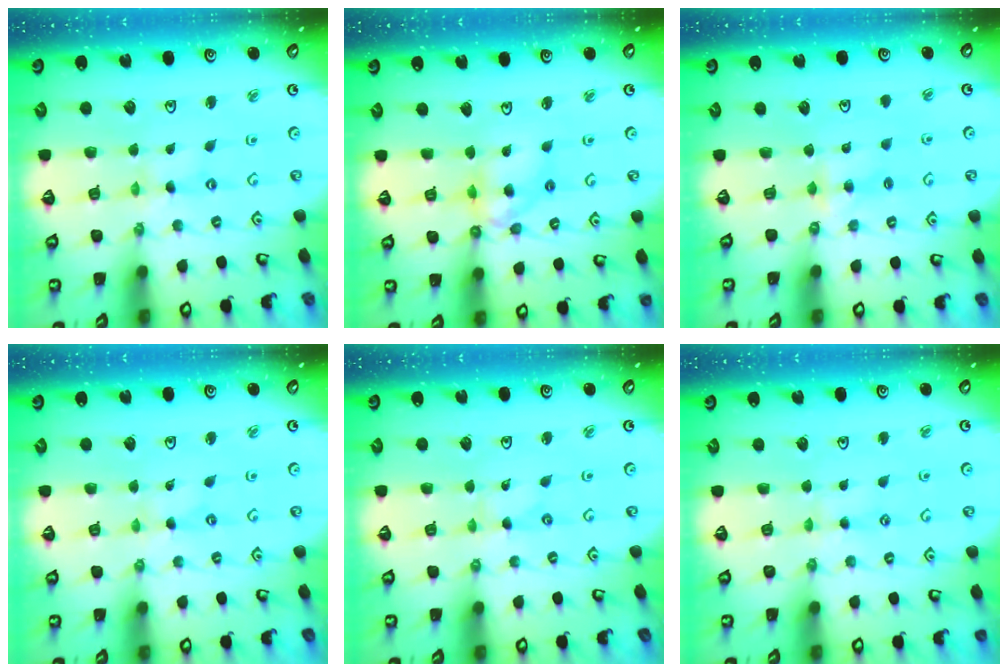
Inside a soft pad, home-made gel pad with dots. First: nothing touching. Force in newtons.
{"total": 10.3, "press": 10.3, "slide": 1.0}
{"total": 3.5, "press": 3.4, "slide": 0.4}
{"total": 0.0}
{"total": 0.0}
{"total": 3.2, "press": 3.2, "slide": 0.4}